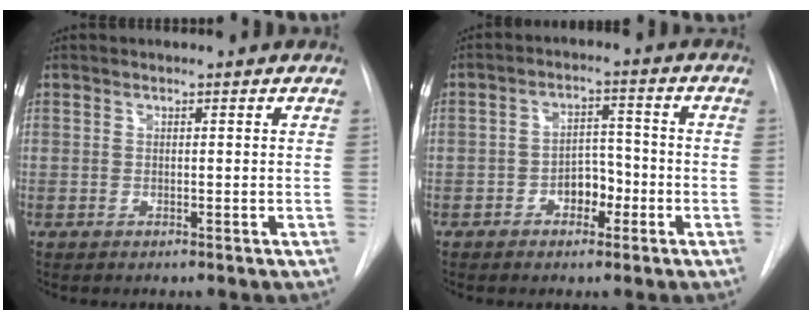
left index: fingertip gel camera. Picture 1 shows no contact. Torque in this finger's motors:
{"motor_torque": [0.05, 0.37, 0.02, 0.01]}